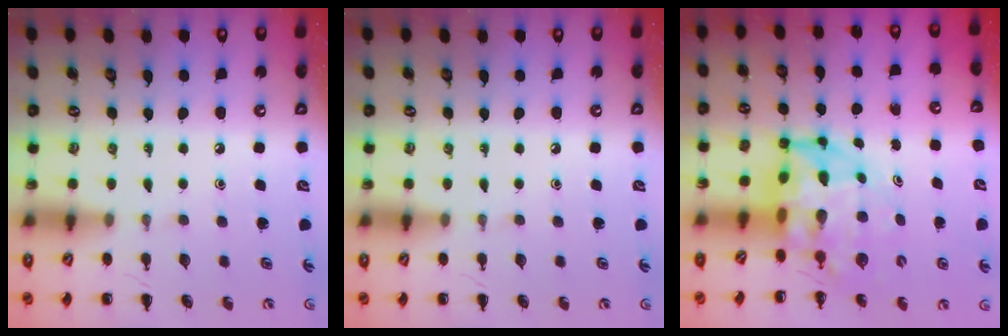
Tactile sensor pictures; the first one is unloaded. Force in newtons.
{"total": 0.0}
{"total": 7.4, "press": 7.0, "slide": 2.3}